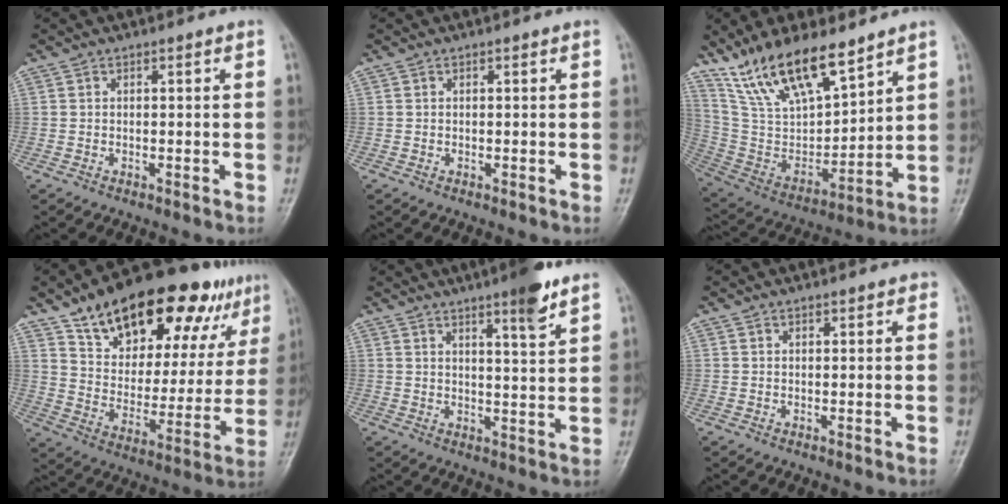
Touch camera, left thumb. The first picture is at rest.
{"total": 0.0}
{"total": 18.6, "force": [13.5, 6.6, 10.9], "torque": [-0.165, -0.061, 0.267]}
{"total": 27.6, "force": [17.2, 12.3, 17.7], "torque": [-0.230, -0.030, 0.269]}
{"total": 7.2, "force": [4.8, 0.7, 5.3], "torque": [-0.072, -0.030, 0.070]}
{"total": 0.9, "force": [0.7, 0.5, 0.4], "torque": [0.003, -0.002, 0.006]}